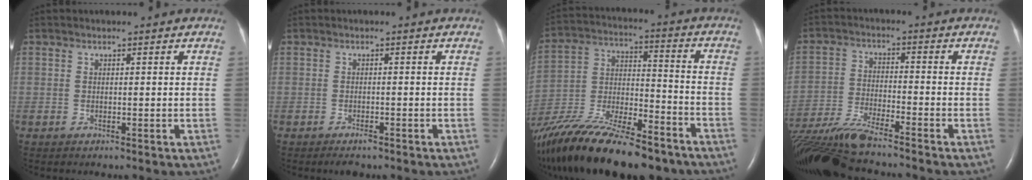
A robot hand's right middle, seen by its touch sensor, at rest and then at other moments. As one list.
[{"total": 1.7, "force": [-1.2, 0.5, 1.0], "torque": [-0.020, -0.003, -0.016]}, {"total": 26.4, "force": [-20.7, 6.5, 15.1], "torque": [-0.288, -0.032, -0.345]}, {"total": 15.3, "force": [-13.5, 1.9, 7.0], "torque": [-0.144, -0.023, -0.232]}]